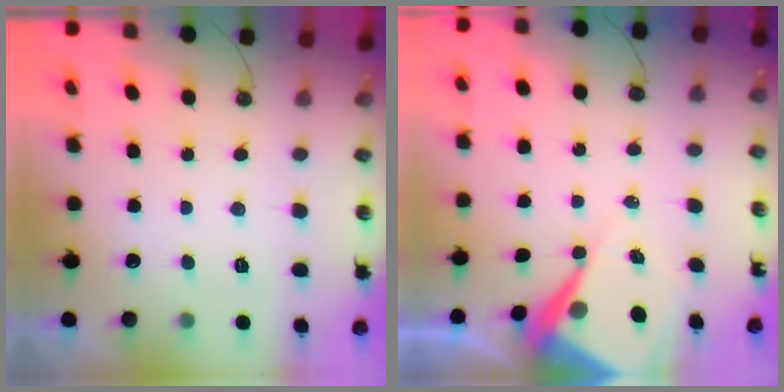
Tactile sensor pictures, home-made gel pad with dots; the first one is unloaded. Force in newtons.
{"total": 8.5, "press": 8.5, "slide": 0.7}